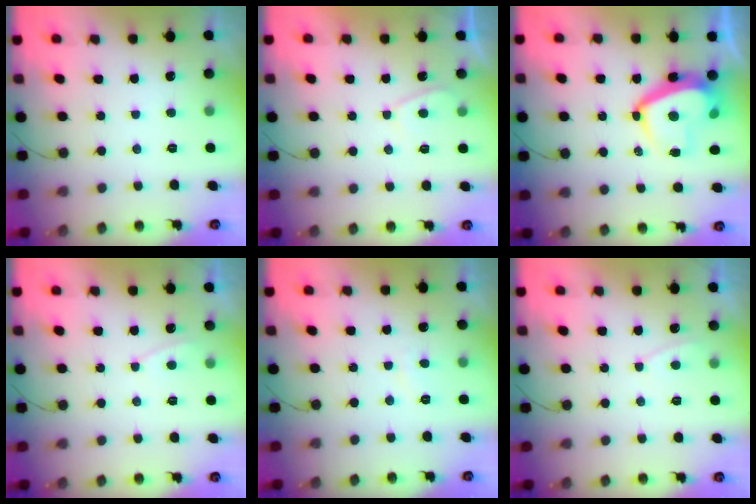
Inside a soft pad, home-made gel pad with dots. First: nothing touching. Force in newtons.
{"total": 2.5, "press": 2.4, "slide": 0.6}
{"total": 11.1, "press": 11.0, "slide": 1.6}
{"total": 2.0, "press": 2.0, "slide": 0.3}
{"total": 1.3, "press": 1.2, "slide": 0.5}
{"total": 2.0, "press": 2.0, "slide": 0.3}